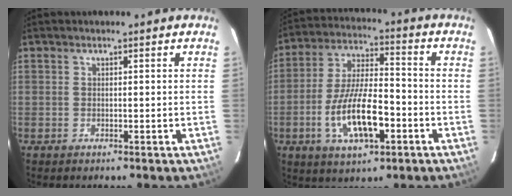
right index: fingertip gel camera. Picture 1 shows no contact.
{"total": 14.4, "force": [-5.1, 5.2, 12.5], "torque": [-0.248, -0.004, -0.085]}